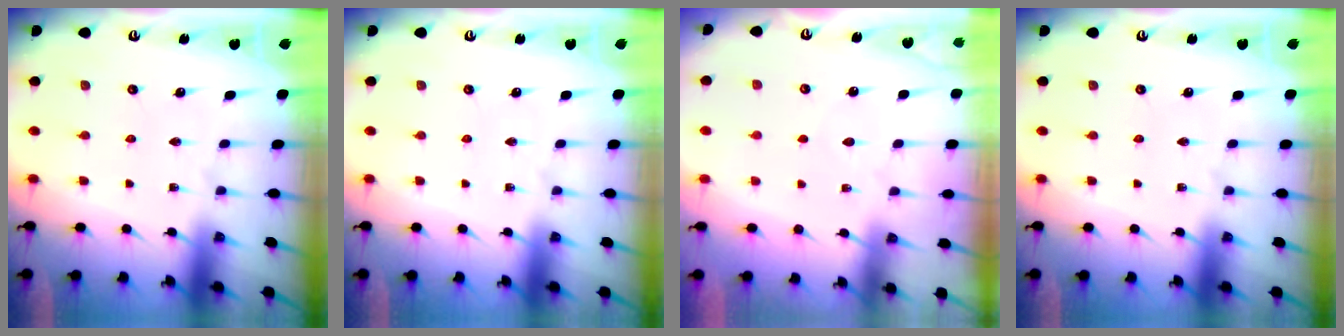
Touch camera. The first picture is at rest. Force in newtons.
{"total": 0.0}
{"total": 2.3, "press": 2.3, "slide": 0.3}
{"total": 0.0}